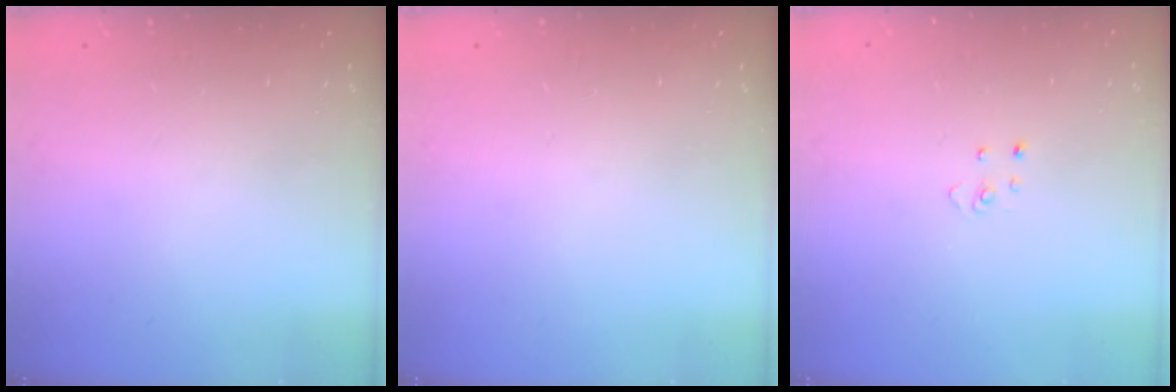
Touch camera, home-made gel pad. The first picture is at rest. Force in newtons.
{"total": 0.0}
{"total": 2.7, "press": 2.7, "slide": 0.3}